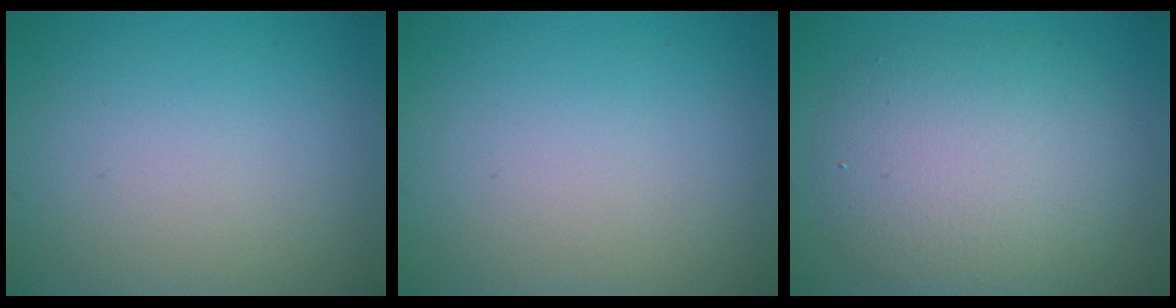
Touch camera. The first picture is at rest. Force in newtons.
{"total": 0.0}
{"total": 6.3, "press": 6.3, "slide": 0.6}